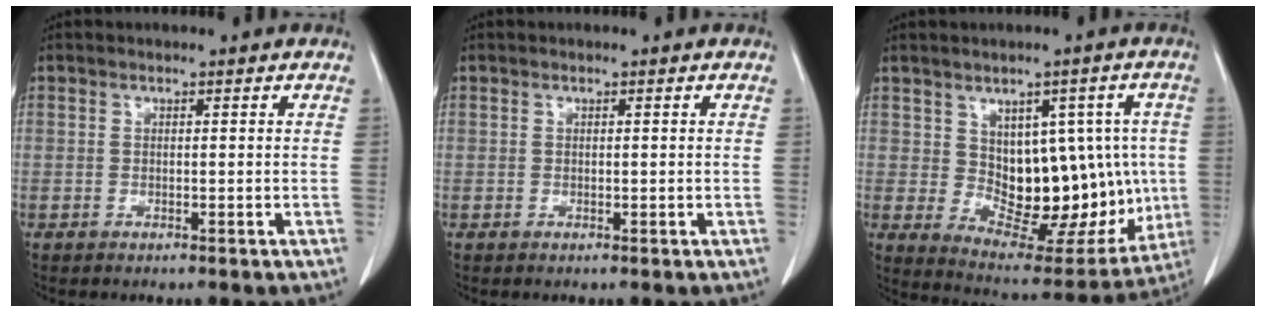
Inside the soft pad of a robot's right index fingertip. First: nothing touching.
{"total": 0.0}
{"total": 16.4, "force": [0.2, 8.7, 13.9], "torque": [-0.170, 0.014, 0.035]}